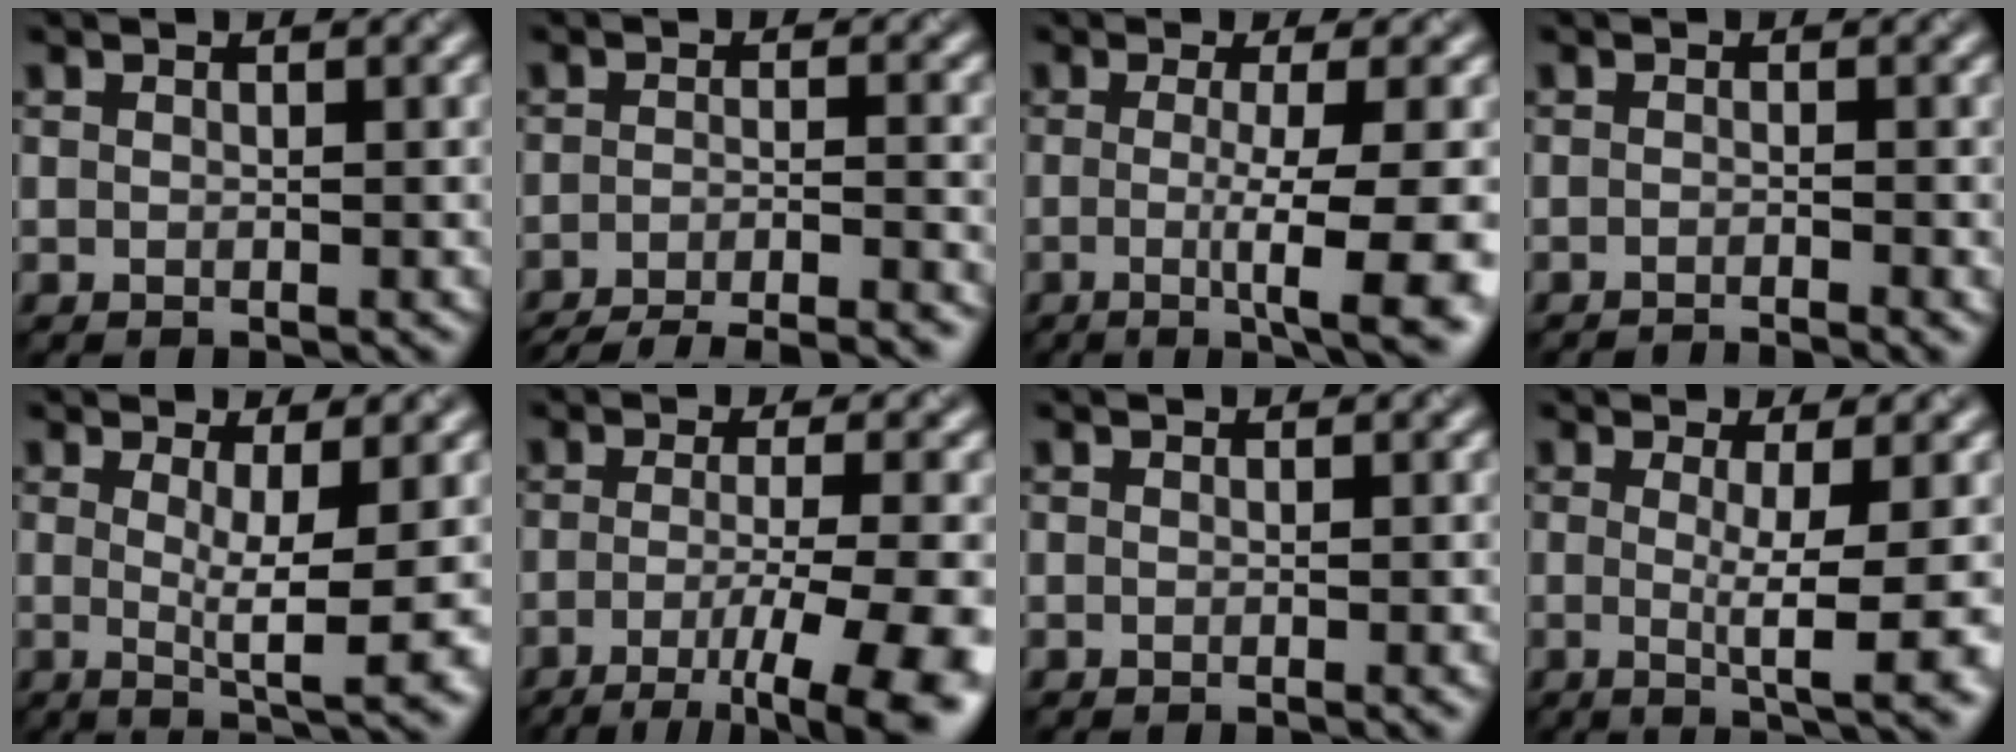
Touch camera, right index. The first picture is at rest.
{"total": 11.0, "force": [-9.9, 2.5, 4.1], "torque": [-0.043, -0.013, -0.131]}
{"total": 8.8, "force": [-1.8, 2.2, 8.3], "torque": [-0.101, -0.018, -0.030]}
{"total": 2.4, "force": [-1.9, 0.4, 1.4], "torque": [-0.011, -0.001, -0.034]}
{"total": 5.6, "force": [0.1, 1.1, 5.5], "torque": [-0.078, -0.011, 0.005]}
{"total": 9.5, "force": [-4.0, 2.5, 8.2], "torque": [-0.114, -0.014, -0.061]}
{"total": 0.8, "force": [-0.2, 0.2, 0.8], "torque": [-0.006, 0.001, -0.003]}
{"total": 6.3, "force": [-0.5, 1.3, 6.2], "torque": [-0.086, -0.007, -0.006]}